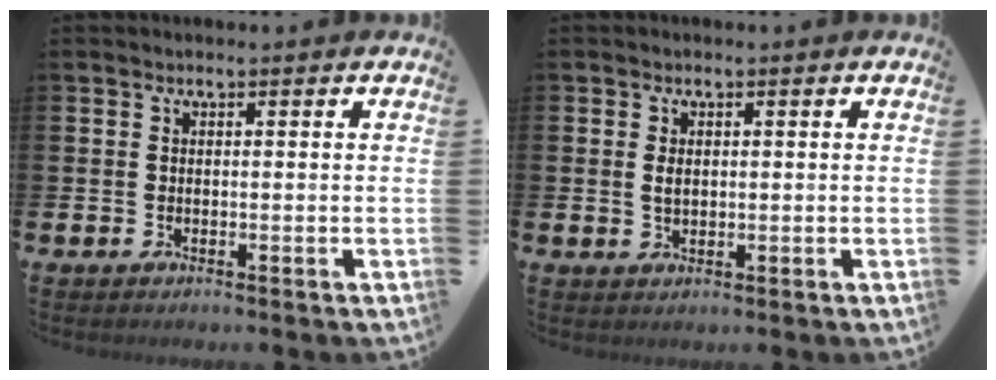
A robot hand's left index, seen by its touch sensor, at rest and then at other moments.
{"total": 1.6, "force": [0.5, 1.0, 1.2], "torque": [-0.013, 0.001, 0.005]}